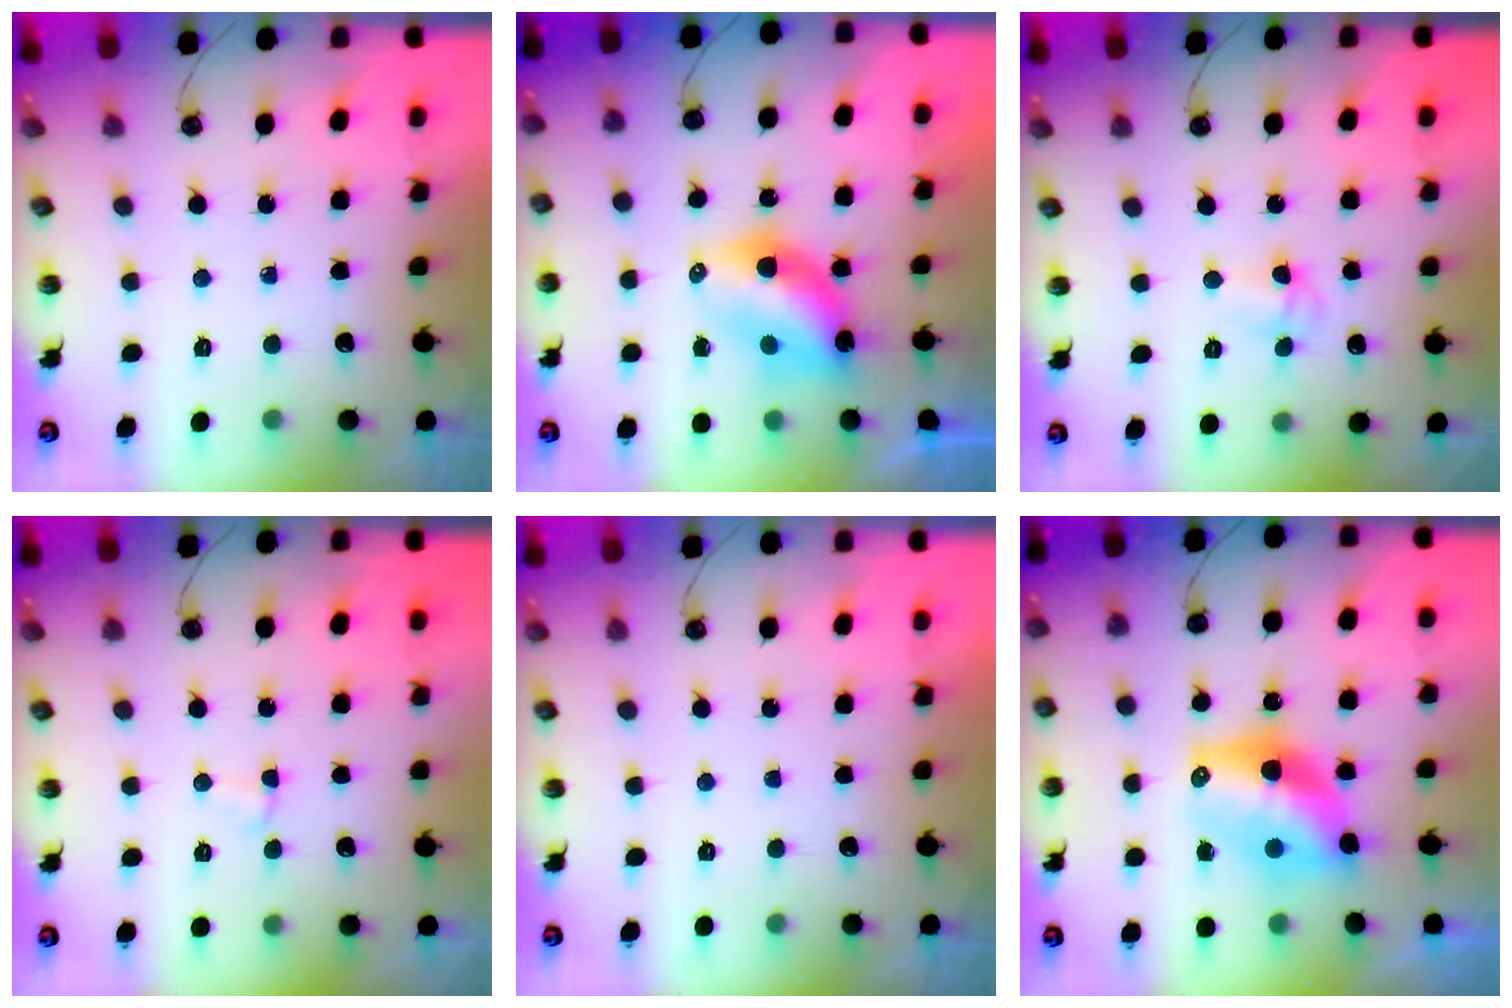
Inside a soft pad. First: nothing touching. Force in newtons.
{"total": 7.9, "press": 7.8, "slide": 0.7}
{"total": 3.5, "press": 3.4, "slide": 1.0}
{"total": 2.5, "press": 2.5, "slide": 0.7}
{"total": 0.0}
{"total": 11.9, "press": 11.8, "slide": 1.2}